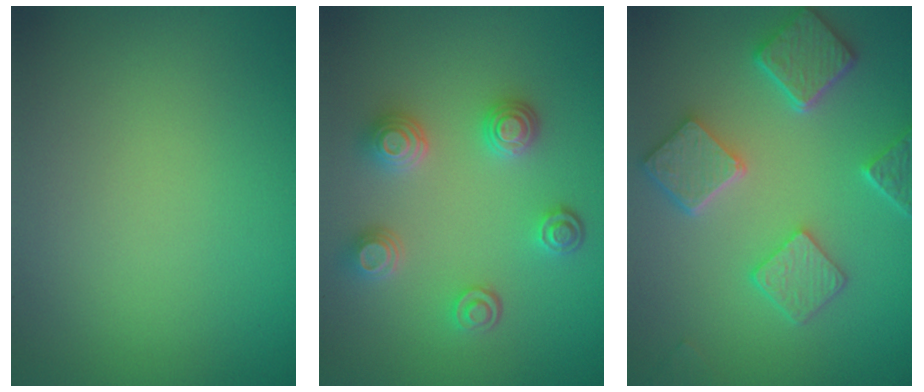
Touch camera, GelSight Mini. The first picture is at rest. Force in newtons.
{"total": 3.5, "press": 3.2, "slide": 1.5}
{"total": 5.2, "press": 4.7, "slide": 2.3}